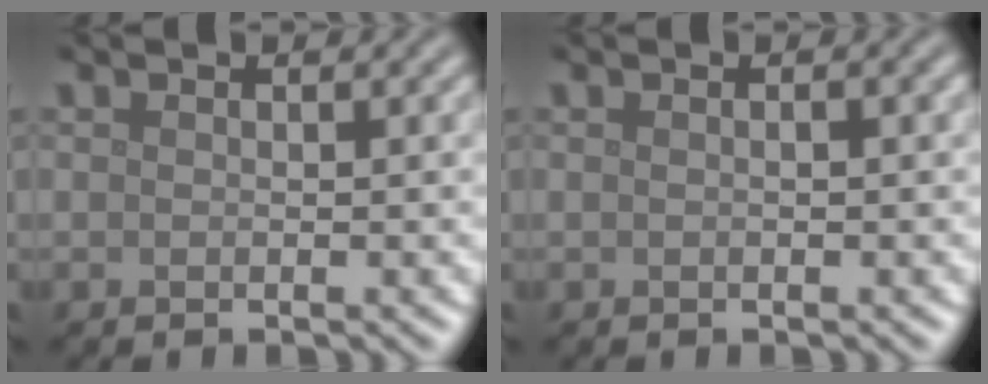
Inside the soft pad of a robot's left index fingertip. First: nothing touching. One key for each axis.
{"total": 0.6, "fx": 0.1, "fy": 0.1, "fz": 0.6, "tx": -0.013, "ty": 0.002, "tz": 0.001}